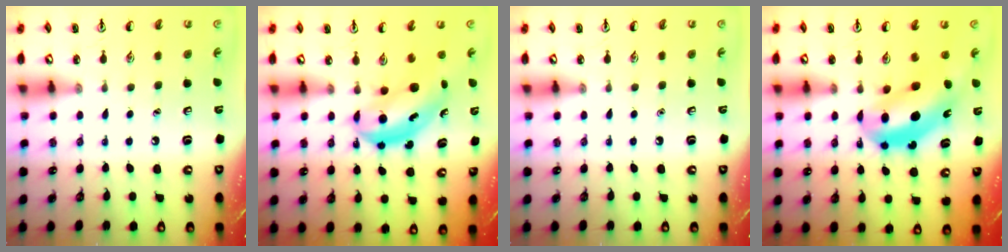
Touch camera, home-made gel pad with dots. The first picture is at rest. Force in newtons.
{"total": 5.6, "press": 5.5, "slide": 1.2}
{"total": 0.0}
{"total": 10.4, "press": 10.0, "slide": 3.0}